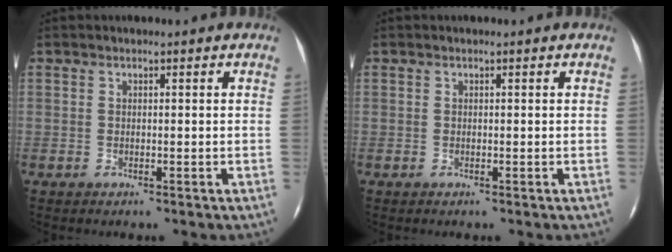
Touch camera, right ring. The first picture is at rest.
{"total": 0.0}